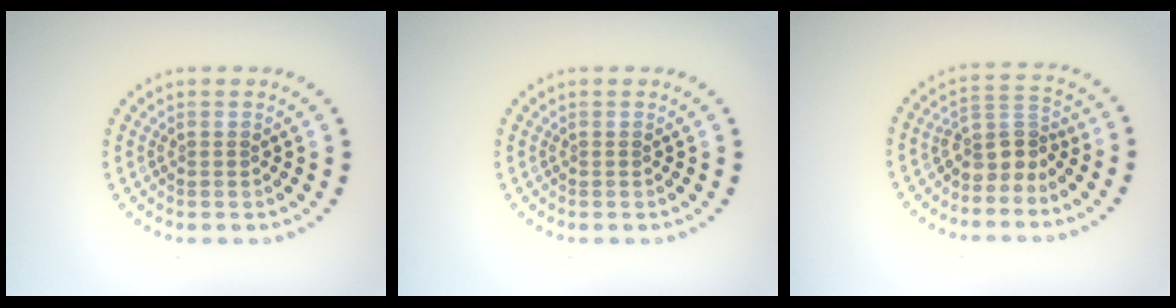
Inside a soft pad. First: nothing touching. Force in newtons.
{"total": 0.0}
{"total": 3.1, "press": 2.2, "slide": 2.1}